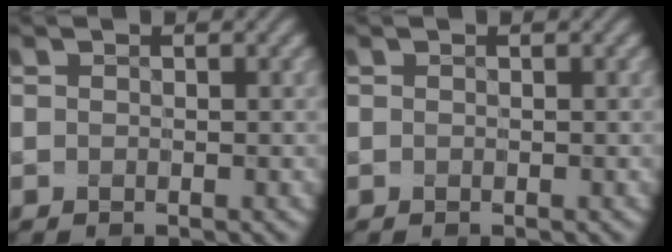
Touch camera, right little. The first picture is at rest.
{"total": 0.0}